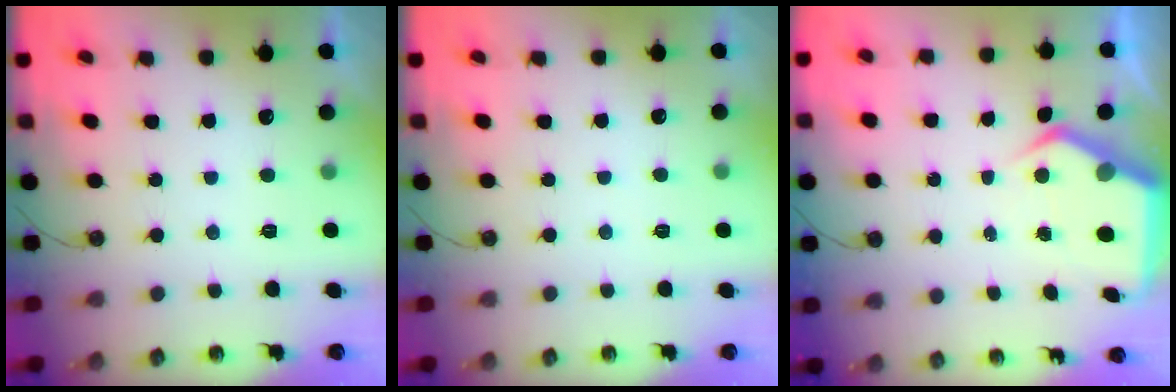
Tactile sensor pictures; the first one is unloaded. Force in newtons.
{"total": 2.0, "press": 1.9, "slide": 0.5}
{"total": 6.5, "press": 6.5, "slide": 0.6}